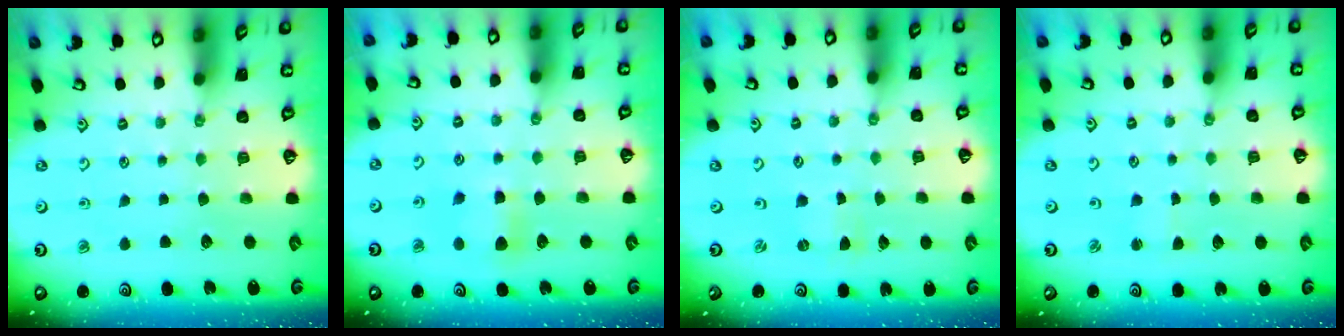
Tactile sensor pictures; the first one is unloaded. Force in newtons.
{"total": 6.4, "press": 6.4, "slide": 0.7}
{"total": 0.0}
{"total": 1.1, "press": 1.1, "slide": 0.2}